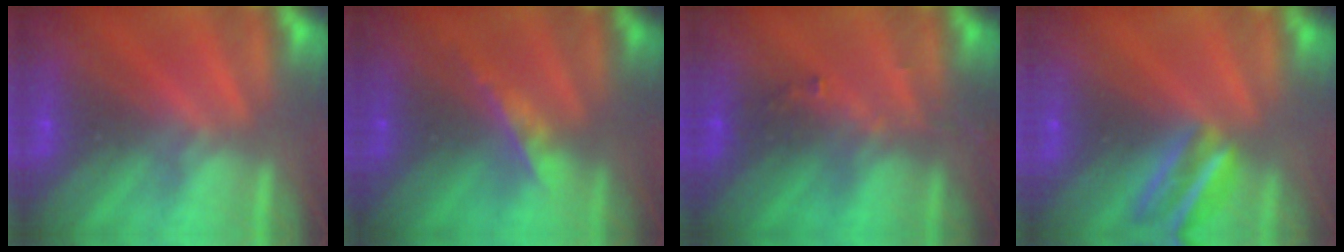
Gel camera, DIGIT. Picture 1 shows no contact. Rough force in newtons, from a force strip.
{"total": 2.0}
{"total": 2.9}
{"total": 6.4}